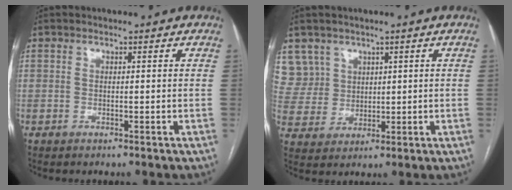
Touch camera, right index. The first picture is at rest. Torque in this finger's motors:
{"motor_torque": [-0.24, 0.20, 0.00, 0.00]}